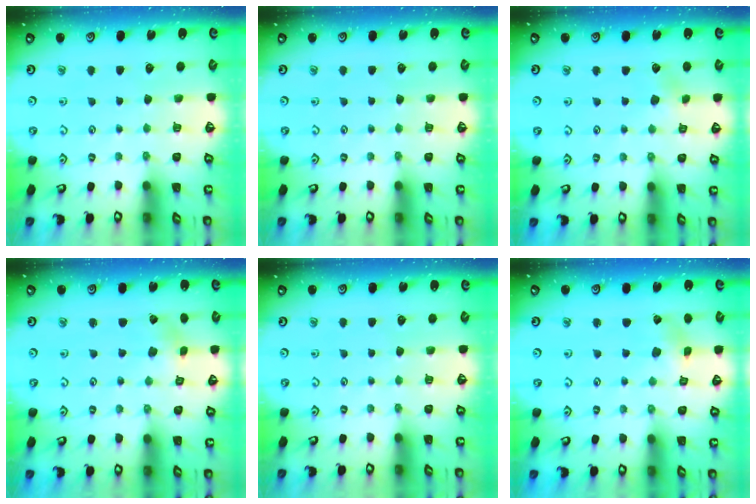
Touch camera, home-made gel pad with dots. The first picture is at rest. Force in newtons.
{"total": 0.0}
{"total": 2.5, "press": 2.5, "slide": 0.3}
{"total": 1.4, "press": 1.4, "slide": 0.2}
{"total": 0.0}
{"total": 1.4, "press": 1.3, "slide": 0.3}